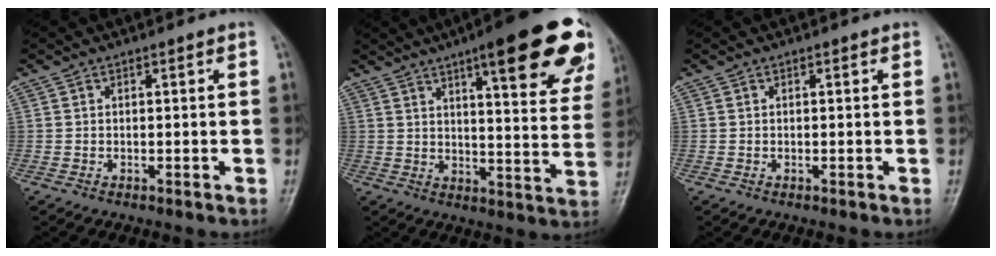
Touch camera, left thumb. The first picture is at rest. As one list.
[{"total": 24.0, "force": [13.6, 6.0, 18.9], "torque": [-0.217, -0.040, 0.169]}, {"total": 0.0}]